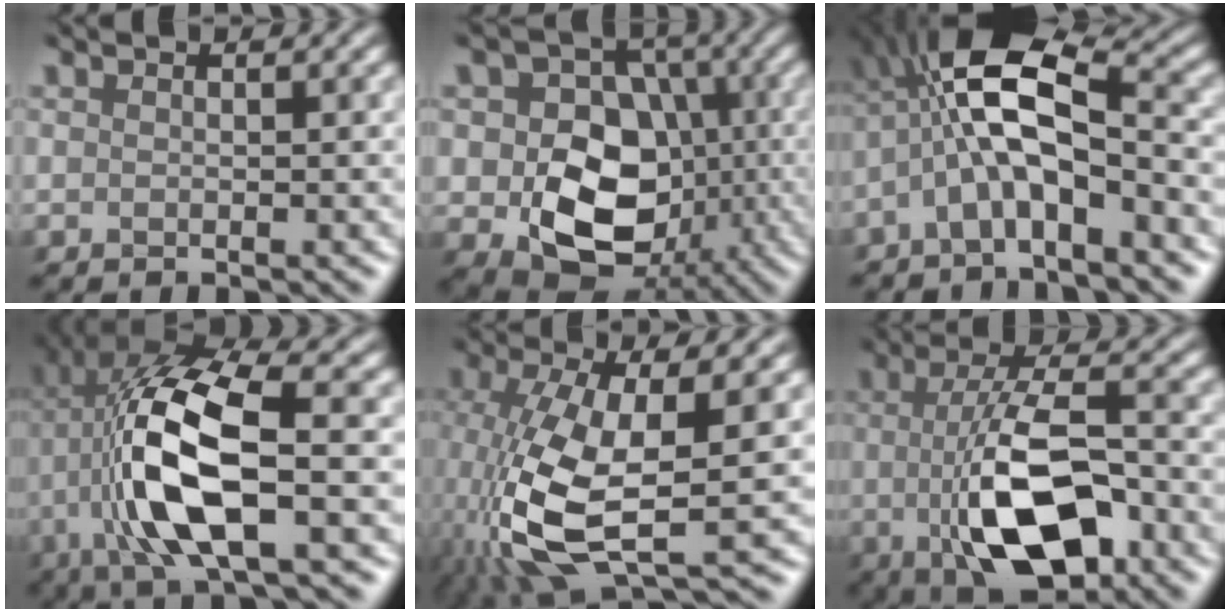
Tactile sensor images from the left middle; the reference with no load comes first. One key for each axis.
{"total": 9.7, "fx": -1.7, "fy": 7.4, "fz": 6.0, "tx": -0.098, "ty": -0.014, "tz": -0.034}
{"total": 8.4, "fx": -1.0, "fy": 2.9, "fz": 7.8, "tx": -0.156, "ty": 0.027, "tz": -0.033}
{"total": 11.1, "fx": -1.0, "fy": 4.2, "fz": 10.3, "tx": -0.223, "ty": 0.007, "tz": -0.024}
{"total": 10.4, "fx": -2.2, "fy": 3.9, "fz": 9.4, "tx": -0.226, "ty": -0.021, "tz": -0.040}
{"total": 9.0, "fx": -2.1, "fy": 3.2, "fz": 8.1, "tx": -0.149, "ty": -0.002, "tz": -0.038}